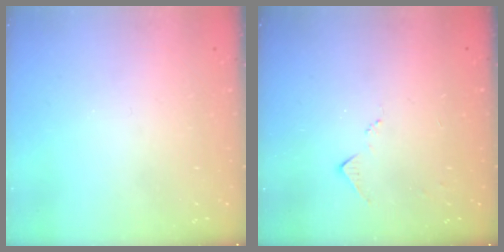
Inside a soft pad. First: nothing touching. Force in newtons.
{"total": 5.5, "press": 5.5, "slide": 0.8}